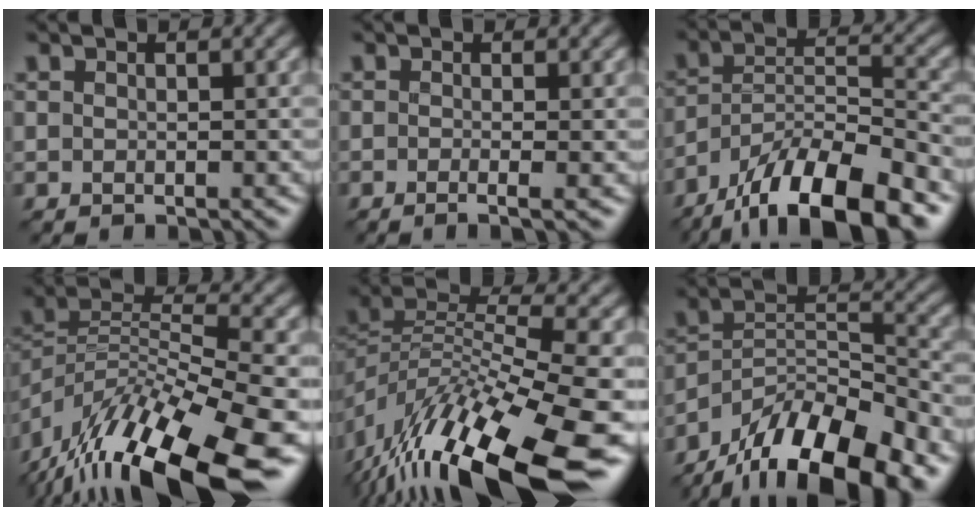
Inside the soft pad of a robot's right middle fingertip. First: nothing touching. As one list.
[{"total": 2.1, "force": [-0.4, 0.8, 2.0], "torque": [-0.023, -0.008, -0.016]}, {"total": 12.8, "force": [-9.4, 3.7, 7.9], "torque": [-0.134, 0.009, -0.172]}, {"total": 15.9, "force": [-10.6, 4.3, 11.1], "torque": [-0.218, 0.012, -0.183]}, {"total": 15.6, "force": [-8.5, 4.6, 12.2], "torque": [-0.237, 0.004, -0.145]}, {"total": 14.2, "force": [-10.3, 5.2, 8.1], "torque": [-0.147, 0.011, -0.182]}]